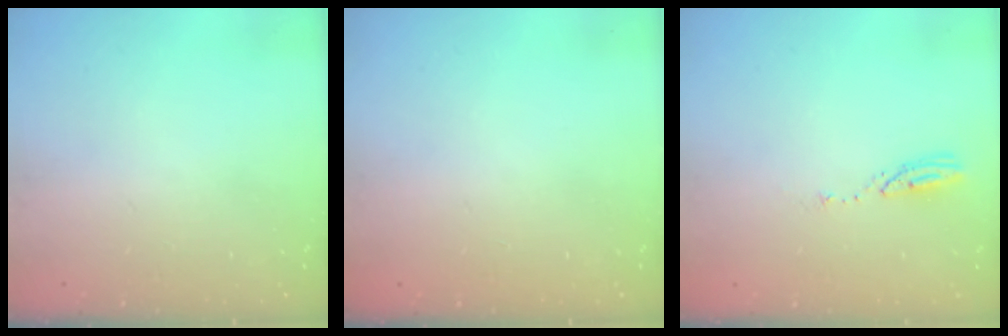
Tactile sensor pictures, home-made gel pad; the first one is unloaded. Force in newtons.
{"total": 0.0}
{"total": 4.1, "press": 4.1, "slide": 0.3}